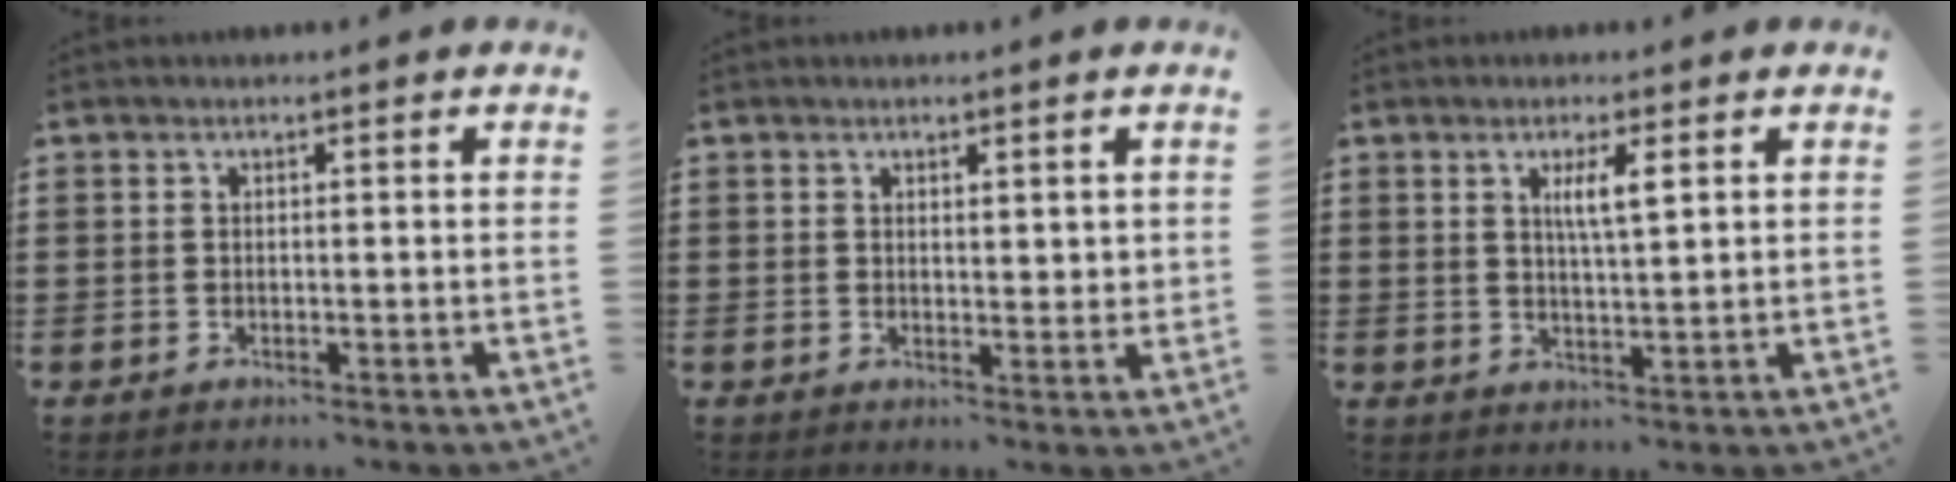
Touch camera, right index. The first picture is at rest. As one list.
[{"total": 1.6, "force": [1.3, 0.8, 0.5], "torque": [-0.004, 0.003, 0.022]}, {"total": 3.7, "force": [1.3, 0.7, 3.4], "torque": [-0.071, 0.005, 0.019]}]